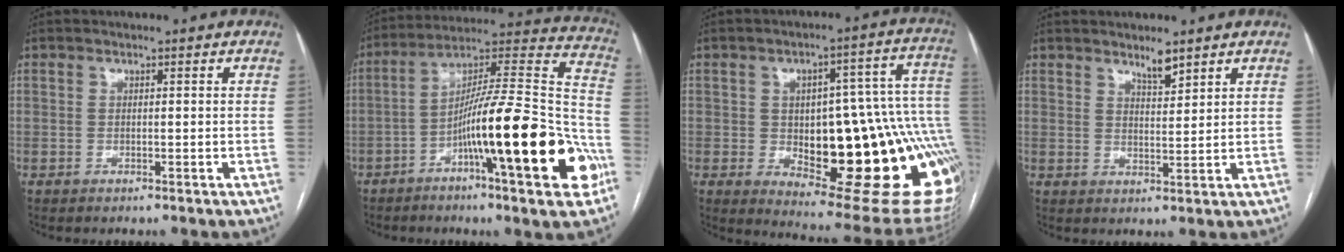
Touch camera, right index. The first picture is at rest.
{"total": 25.0, "force": [-9.1, 2.2, 23.2], "torque": [-0.314, 0.006, -0.141]}
{"total": 30.3, "force": [-5.0, 9.6, 28.3], "torque": [-0.283, 0.027, -0.046]}
{"total": 3.3, "force": [2.7, 0.6, 1.7], "torque": [-0.033, -0.006, 0.048]}